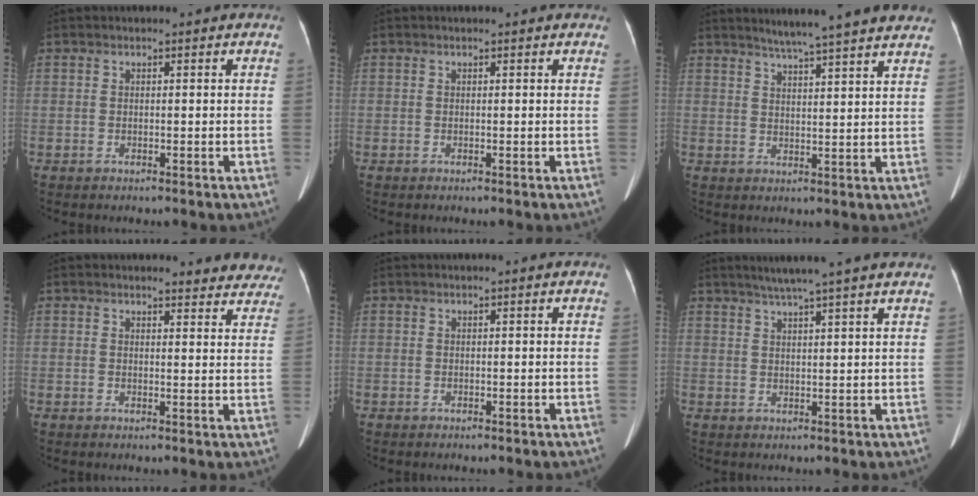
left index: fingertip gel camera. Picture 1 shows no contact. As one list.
[{"total": 1.6, "force": [1.4, 0.4, 0.5], "torque": [-0.012, 0.014, 0.008]}, {"total": 14.9, "force": [13.1, -0.2, 7.1], "torque": [-0.107, 0.003, 0.161]}, {"total": 10.4, "force": [9.9, 2.6, 2.1], "torque": [0.016, -0.019, 0.079]}, {"total": 0.0}, {"total": 7.8, "force": [6.3, -1.3, 4.4], "torque": [-0.066, 0.018, 0.083]}]